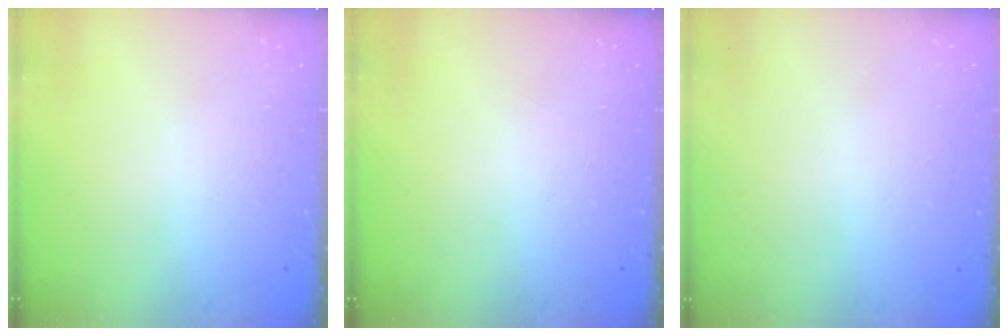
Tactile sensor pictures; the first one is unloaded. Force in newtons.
{"total": 0.0}
{"total": 0.0}